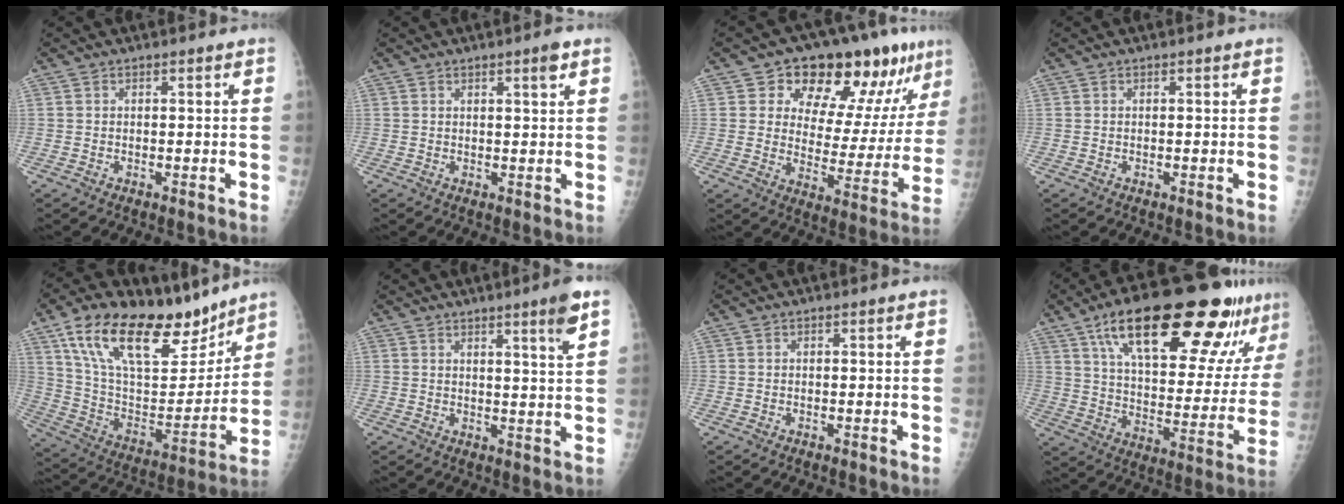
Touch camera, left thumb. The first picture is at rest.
{"total": 2.4, "force": [1.4, 0.3, 1.9], "torque": [-0.026, -0.009, 0.021]}
{"total": 19.5, "force": [11.7, 9.0, 12.7], "torque": [-0.119, -0.041, 0.172]}
{"total": 0.0}
{"total": 27.0, "force": [17.6, 11.9, 16.7], "torque": [-0.247, -0.040, 0.305]}
{"total": 5.2, "force": [3.2, -0.3, 4.1], "torque": [-0.056, -0.026, 0.047]}
{"total": 0.0}
{"total": 29.9, "force": [18.1, 9.7, 21.8], "torque": [-0.295, -0.031, 0.283]}